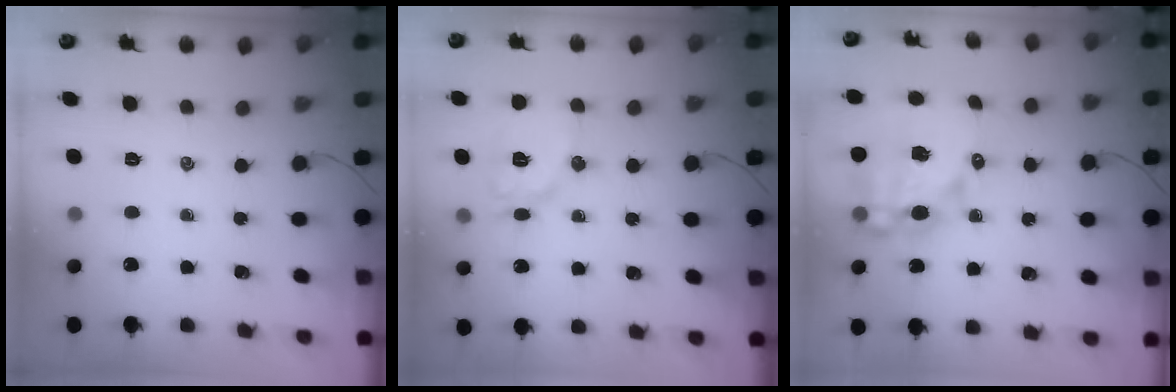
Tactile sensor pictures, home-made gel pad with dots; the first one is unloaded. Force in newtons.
{"total": 10.7, "press": 10.7, "slide": 0.4}
{"total": 14.8, "press": 14.4, "slide": 3.3}